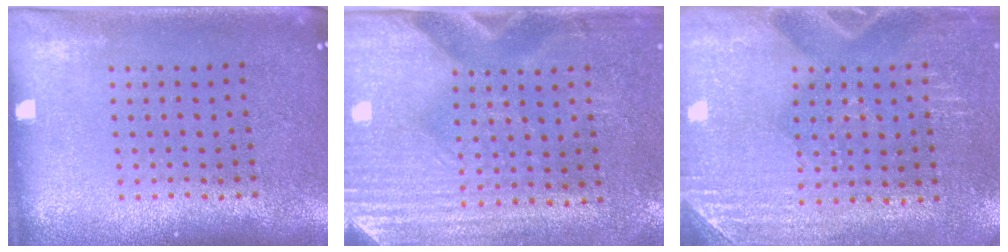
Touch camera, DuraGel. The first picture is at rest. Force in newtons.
{"total": 3.0, "press": 2.6, "slide": 1.5}
{"total": 2.8, "press": 2.6, "slide": 1.0}